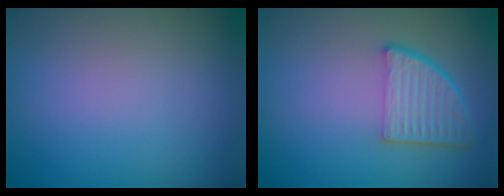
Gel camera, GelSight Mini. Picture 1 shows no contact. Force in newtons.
{"total": 4.5, "press": 3.3, "slide": 3.1}